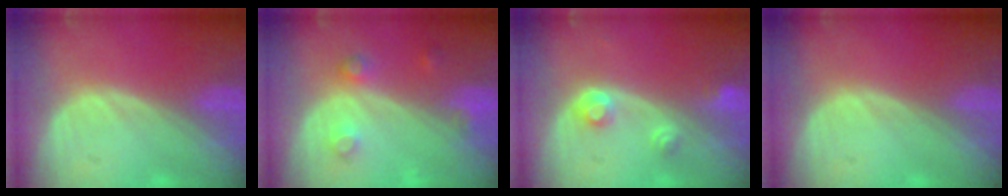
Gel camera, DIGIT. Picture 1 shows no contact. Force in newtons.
{"total": 3.5, "press": 3.2, "slide": 1.3}
{"total": 3.0, "press": 2.8, "slide": 1.0}
{"total": 0.0}